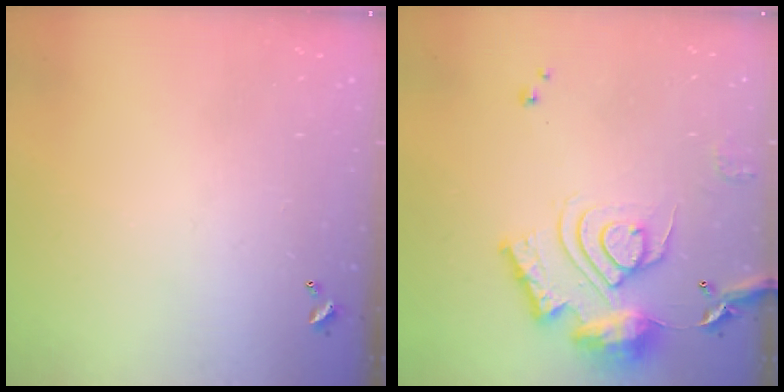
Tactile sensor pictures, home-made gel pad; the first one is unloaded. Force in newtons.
{"total": 15.8, "press": 15.8, "slide": 1.0}